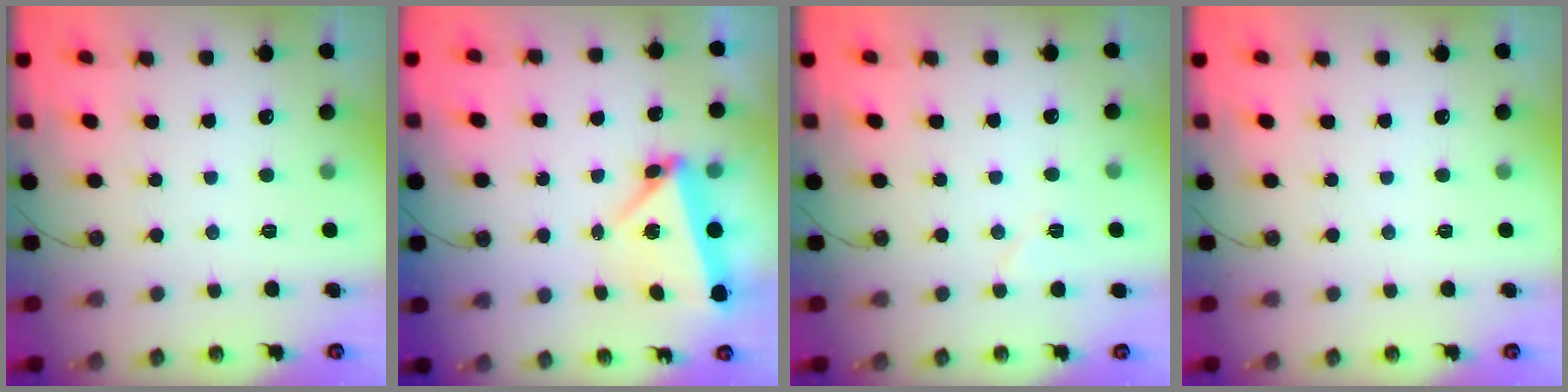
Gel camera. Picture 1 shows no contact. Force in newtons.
{"total": 5.3, "press": 5.2, "slide": 0.6}
{"total": 4.8, "press": 4.4, "slide": 2.1}
{"total": 0.0}